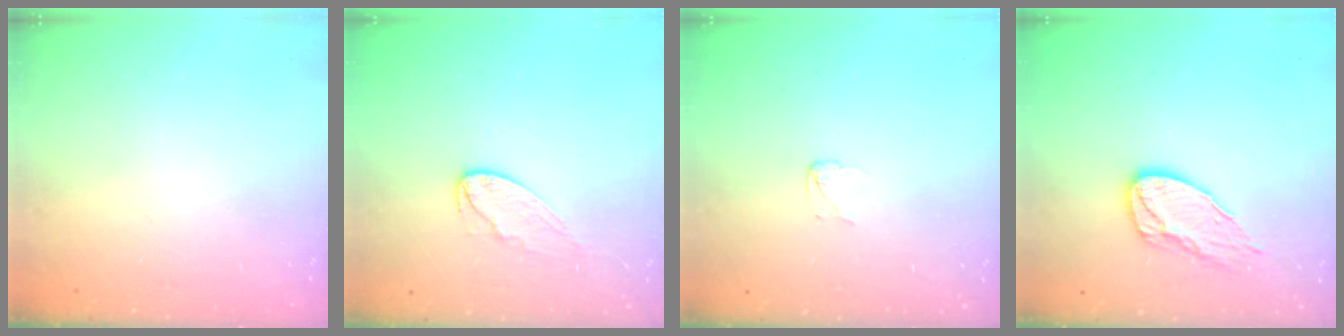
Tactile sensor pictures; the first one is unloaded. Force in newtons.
{"total": 6.9, "press": 6.9, "slide": 0.2}
{"total": 2.4, "press": 2.4, "slide": 0.2}
{"total": 11.3, "press": 11.3, "slide": 0.9}